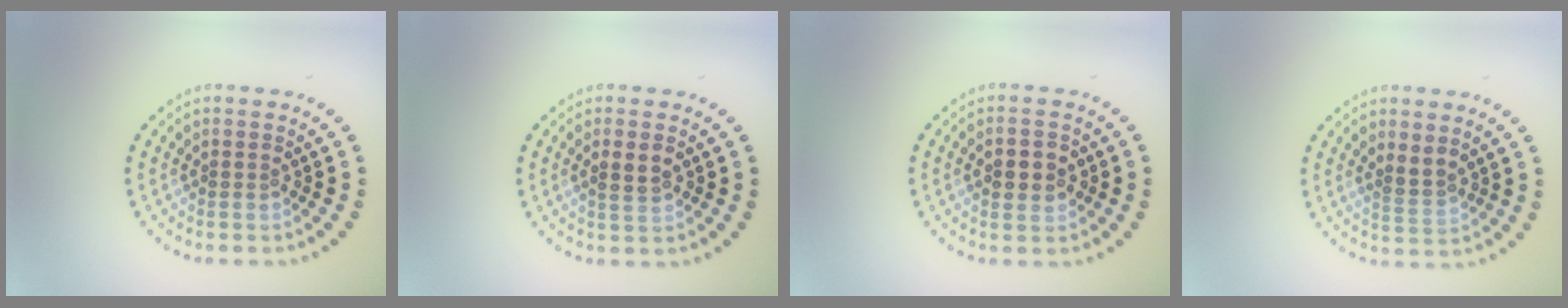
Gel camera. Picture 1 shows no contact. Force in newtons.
{"total": 1.9, "press": 1.8, "slide": 0.4}
{"total": 2.8, "press": 2.8, "slide": 0.1}
{"total": 1.9, "press": 1.6, "slide": 0.9}